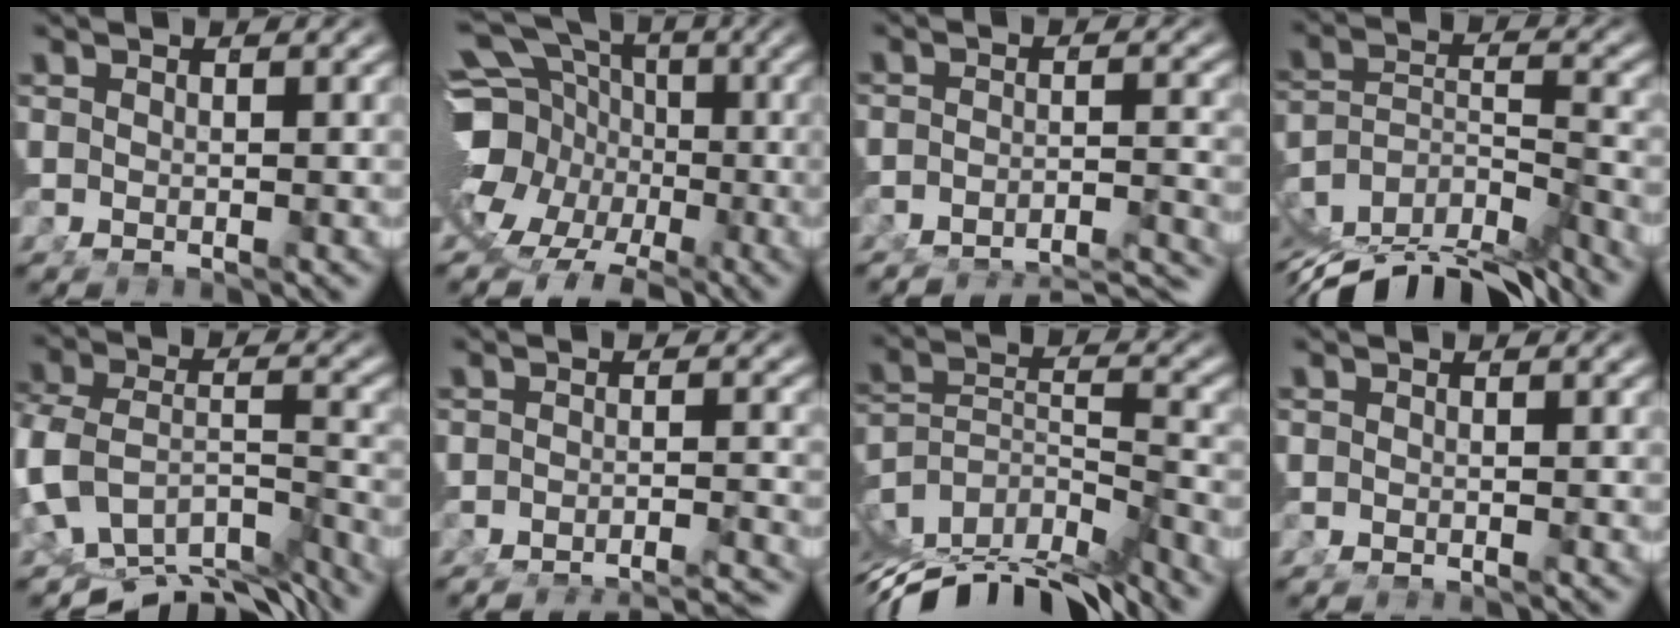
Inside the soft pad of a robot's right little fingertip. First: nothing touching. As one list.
[{"total": 16.4, "force": [-1.2, 14.1, 8.3], "torque": [-0.173, -0.045, -0.023]}, {"total": 10.5, "force": [-10.0, 2.3, 2.3], "torque": [-0.008, -0.019, -0.152]}, {"total": 12.5, "force": [-7.4, 7.6, 6.5], "torque": [-0.123, -0.057, -0.105]}, {"total": 12.4, "force": [-6.3, 8.4, 6.5], "torque": [-0.137, -0.060, -0.089]}, {"total": 8.7, "force": [-8.4, 1.4, 1.6], "torque": [0.005, -0.007, -0.132]}, {"total": 12.0, "force": [-7.3, 6.2, 7.2], "torque": [-0.138, -0.058, -0.096]}, {"total": 0.8, "force": [-0.6, -0.4, 0.0], "torque": [0.005, 0.001, -0.011]}]